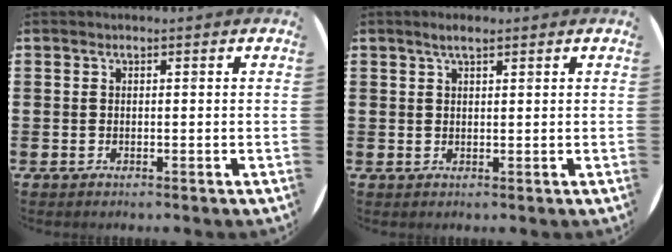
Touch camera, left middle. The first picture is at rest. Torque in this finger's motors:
{"motor_torque": [0.68, -0.36, 0.01, -0.01]}